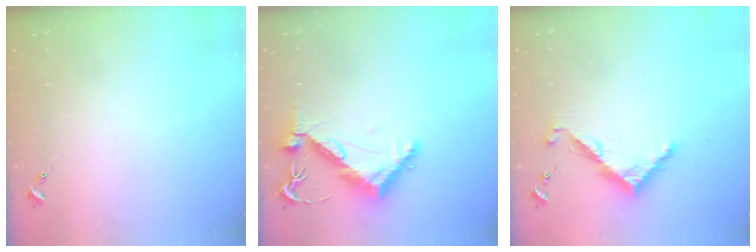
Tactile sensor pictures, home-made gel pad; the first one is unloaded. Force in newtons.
{"total": 11.0, "press": 10.9, "slide": 1.1}
{"total": 7.7, "press": 7.7, "slide": 0.3}